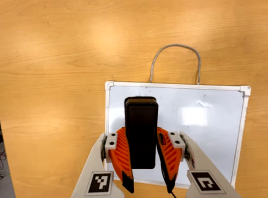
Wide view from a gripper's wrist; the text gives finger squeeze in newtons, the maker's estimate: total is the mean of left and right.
{"total": 8.6, "left": 6.4, "right": 10.8}